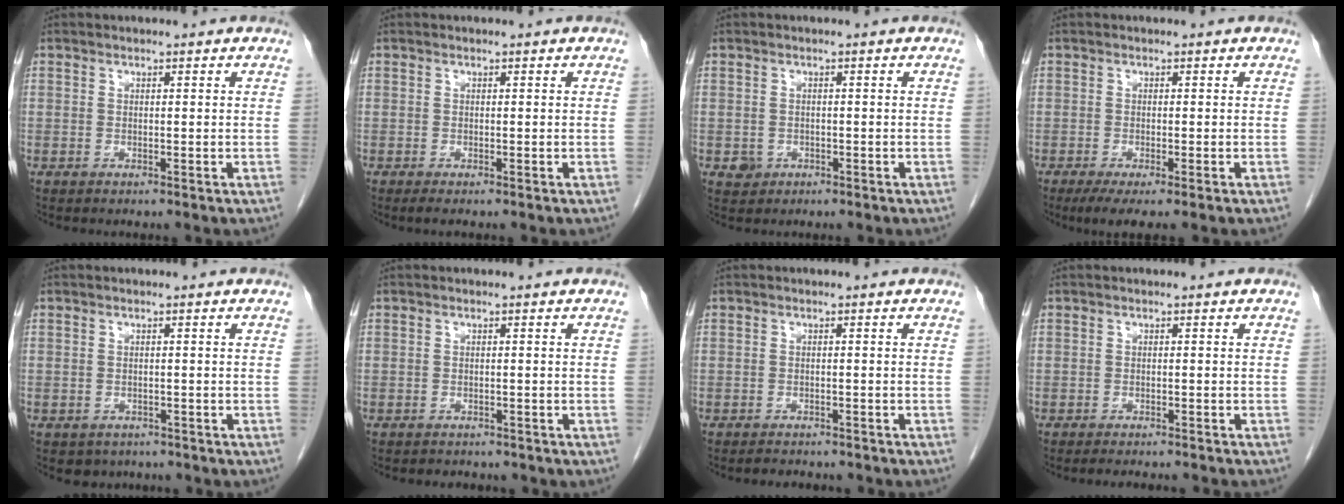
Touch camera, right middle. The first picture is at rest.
{"total": 0.9, "force": [-0.7, 0.1, 0.6], "torque": [-0.008, -0.003, -0.009]}
{"total": 1.8, "force": [-0.7, 1.6, 0.4], "torque": [-0.004, 0.005, -0.006]}
{"total": 4.2, "force": [-2.7, 0.3, 3.3], "torque": [-0.046, -0.014, -0.042]}
{"total": 2.9, "force": [-2.2, 1.9, 0.2], "torque": [-0.004, 0.006, -0.027]}
{"total": 3.6, "force": [-3.1, 1.6, 0.8], "torque": [-0.014, 0.001, -0.033]}
{"total": 5.1, "force": [-4.5, 1.3, 1.9], "torque": [-0.023, -0.003, -0.051]}
{"total": 6.2, "force": [-5.6, 0.9, 2.4], "torque": [-0.023, -0.006, -0.066]}